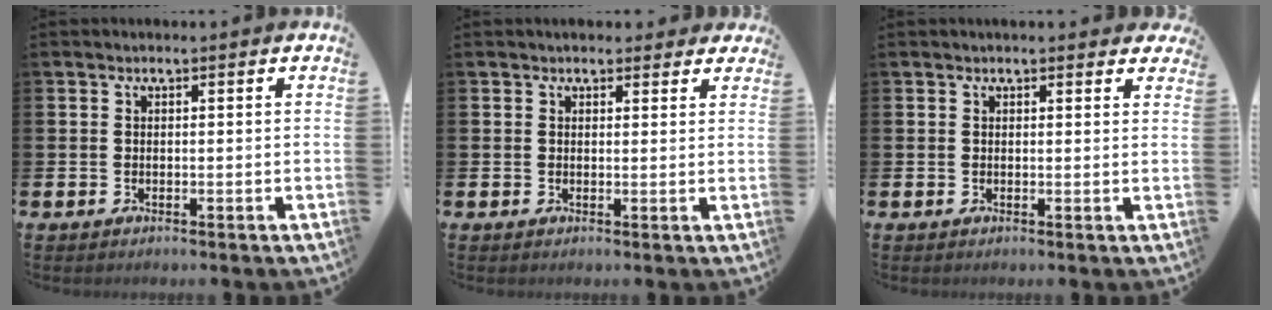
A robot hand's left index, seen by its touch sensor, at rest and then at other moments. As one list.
[{"total": 2.0, "force": [1.7, 1.0, 0.1], "torque": [0.011, -0.003, 0.027]}, {"total": 1.1, "force": [1.1, 0.3, 0.1], "torque": [0.005, 0.000, 0.018]}]